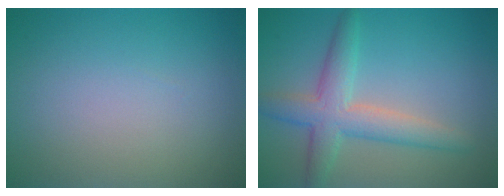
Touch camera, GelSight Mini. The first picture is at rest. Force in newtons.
{"total": 4.7, "press": 4.7, "slide": 0.4}